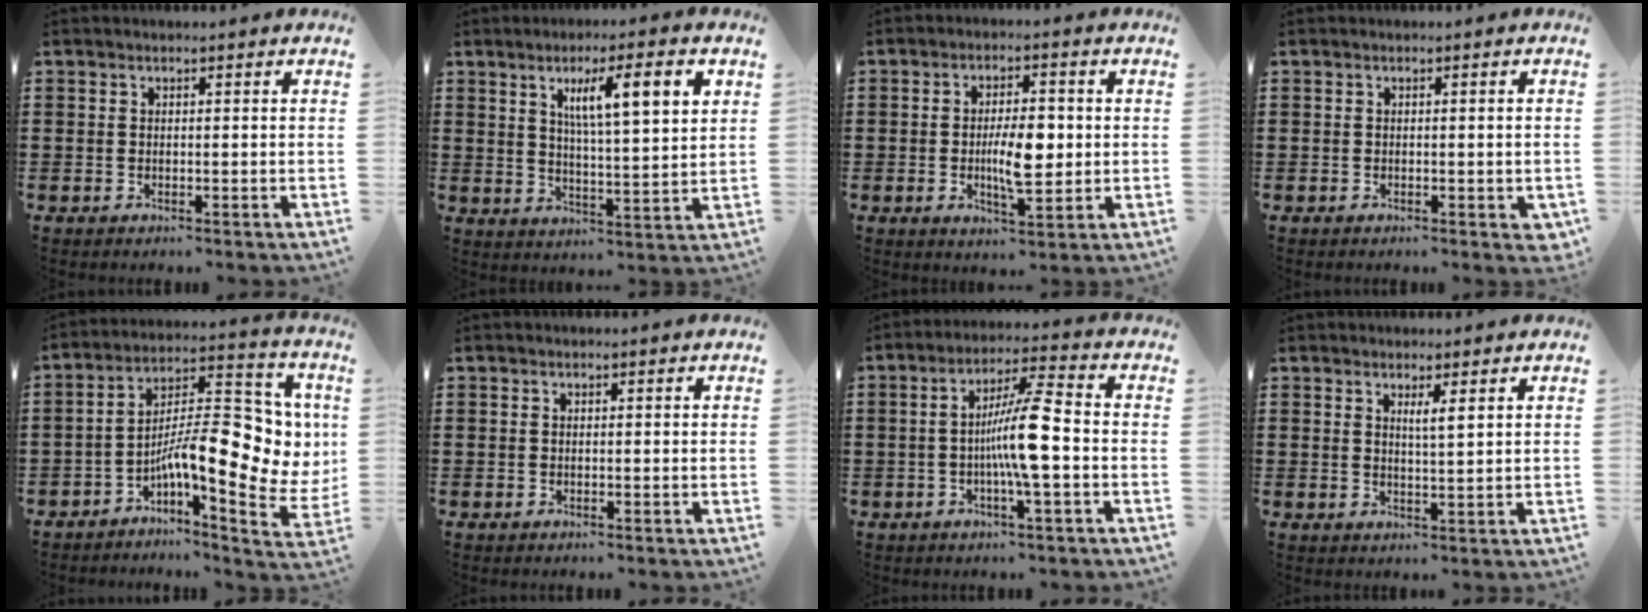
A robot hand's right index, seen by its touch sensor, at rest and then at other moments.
{"total": 8.6, "force": [3.3, 1.4, 7.8], "torque": [-0.147, 0.005, 0.052]}
{"total": 7.3, "force": [-0.3, 2.8, 6.7], "torque": [-0.126, 0.002, -0.013]}
{"total": 0.9, "force": [-0.3, 0.4, 0.8], "torque": [-0.015, -0.002, -0.006]}
{"total": 14.2, "force": [-1.6, 4.6, 13.3], "torque": [-0.198, -0.026, -0.032]}
{"total": 0.0}
{"total": 8.8, "force": [-1.4, 0.6, 8.7], "torque": [-0.164, -0.004, -0.033]}
{"total": 2.0, "force": [1.2, -0.1, 1.6], "torque": [-0.034, -0.001, 0.020]}